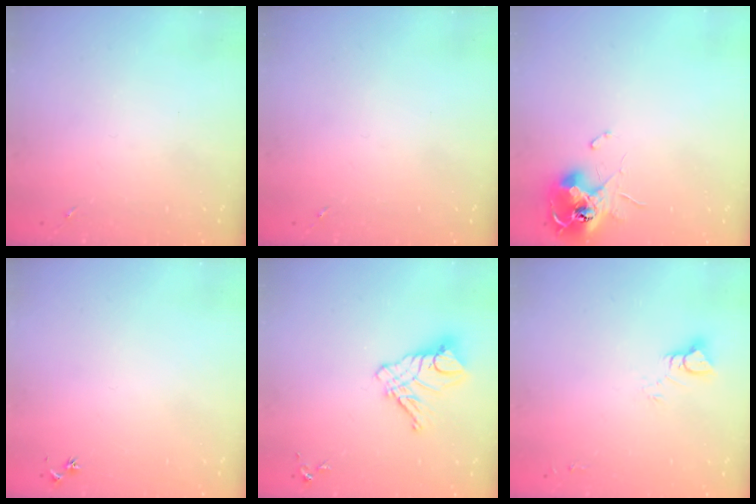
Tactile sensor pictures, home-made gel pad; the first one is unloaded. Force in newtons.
{"total": 0.0}
{"total": 11.6, "press": 11.6, "slide": 1.1}
{"total": 3.0, "press": 2.9, "slide": 0.3}
{"total": 11.6, "press": 11.5, "slide": 1.1}
{"total": 5.1, "press": 5.1, "slide": 0.3}